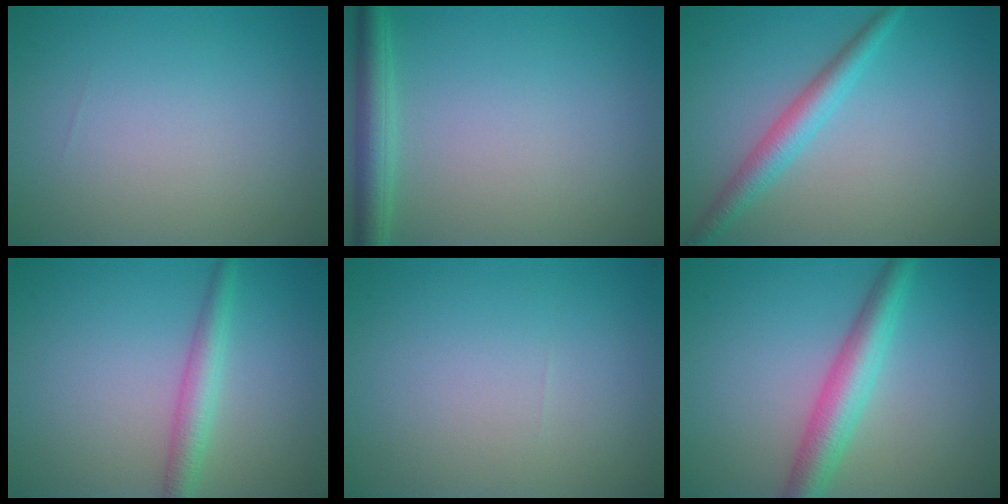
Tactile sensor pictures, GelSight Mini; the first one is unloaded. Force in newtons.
{"total": 3.1, "press": 3.1, "slide": 0.2}
{"total": 3.0, "press": 3.0, "slide": 0.1}
{"total": 2.7, "press": 2.7, "slide": 0.1}
{"total": 0.0}
{"total": 4.4, "press": 4.4, "slide": 0.1}